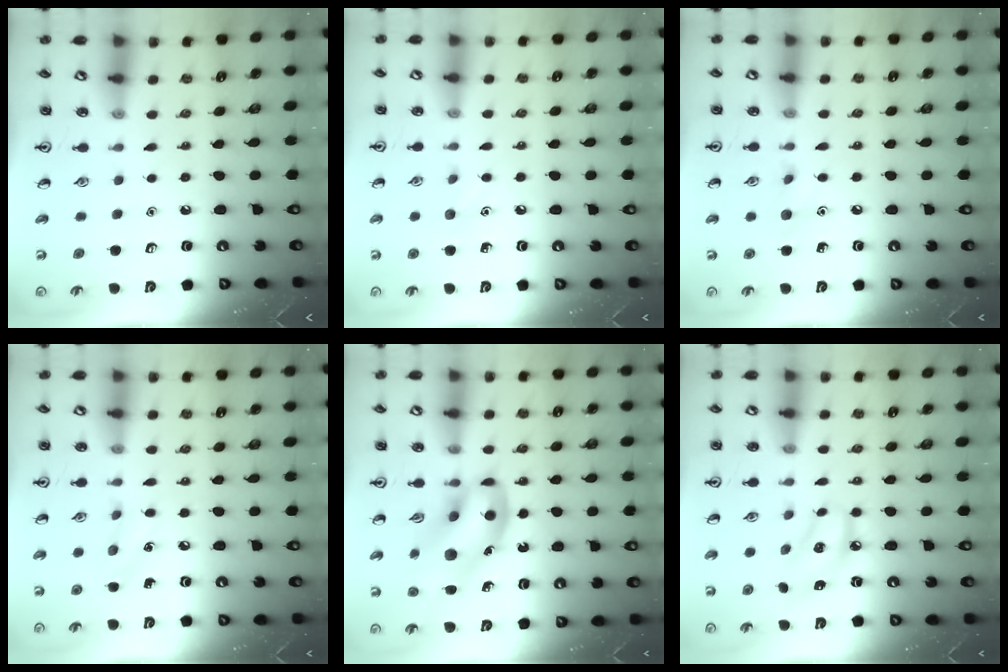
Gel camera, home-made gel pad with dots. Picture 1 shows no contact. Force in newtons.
{"total": 4.4, "press": 4.2, "slide": 1.4}
{"total": 5.9, "press": 5.7, "slide": 1.2}
{"total": 6.0, "press": 5.8, "slide": 1.7}
{"total": 14.6, "press": 14.3, "slide": 2.6}
{"total": 7.5, "press": 7.3, "slide": 1.6}